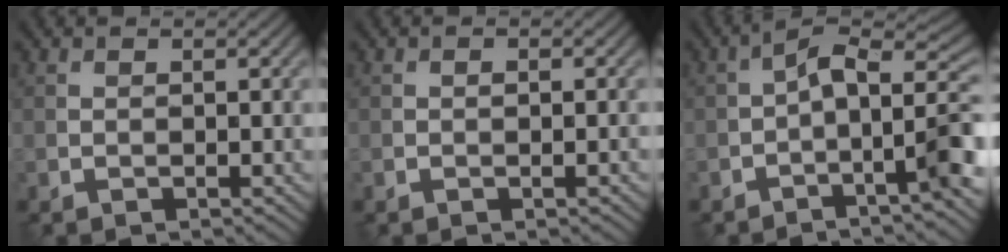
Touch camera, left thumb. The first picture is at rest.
{"total": 0.7, "force": [-0.3, 0.2, 0.6], "torque": [-0.009, 0.001, -0.004]}
{"total": 8.2, "force": [-2.1, 2.8, 7.4], "torque": [-0.103, 0.014, -0.044]}